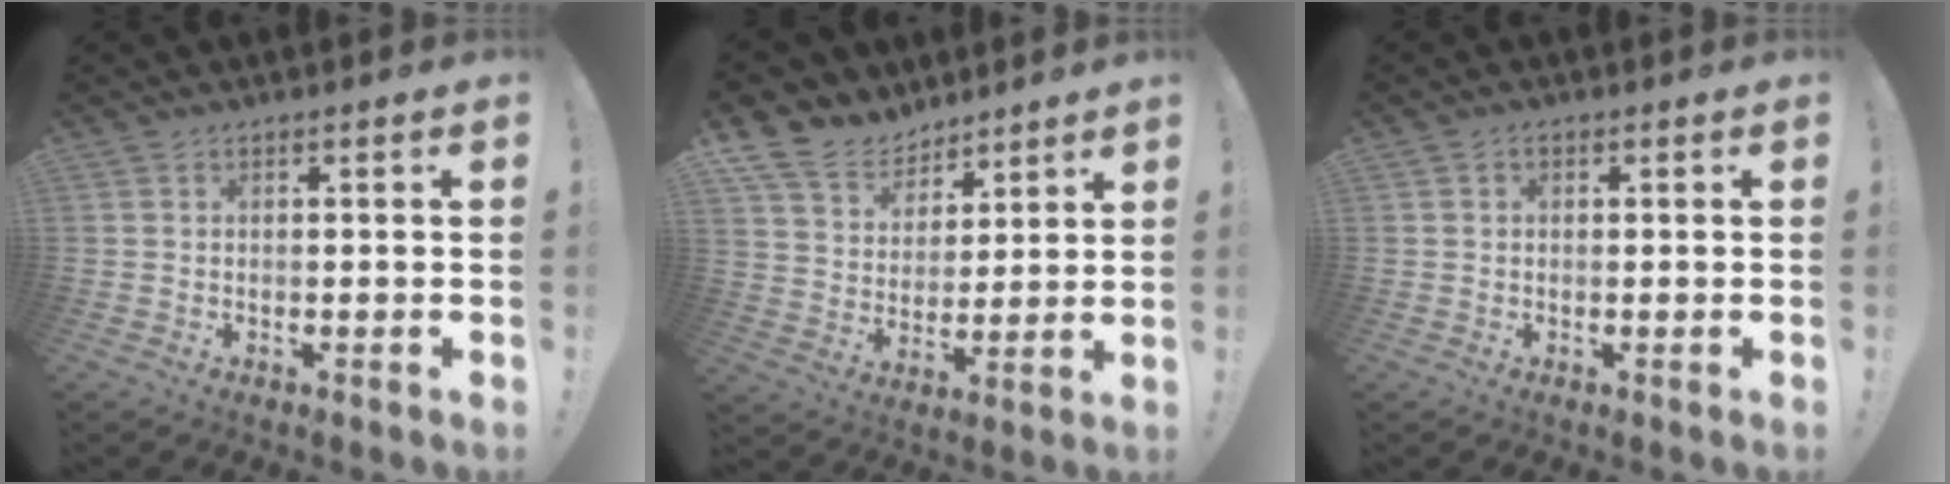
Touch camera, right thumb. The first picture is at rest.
{"total": 12.3, "force": [9.3, 7.6, 2.8], "torque": [-0.059, -0.075, 0.179]}
{"total": 0.9, "force": [0.0, 0.8, 0.5], "torque": [-0.012, 0.005, 0.000]}